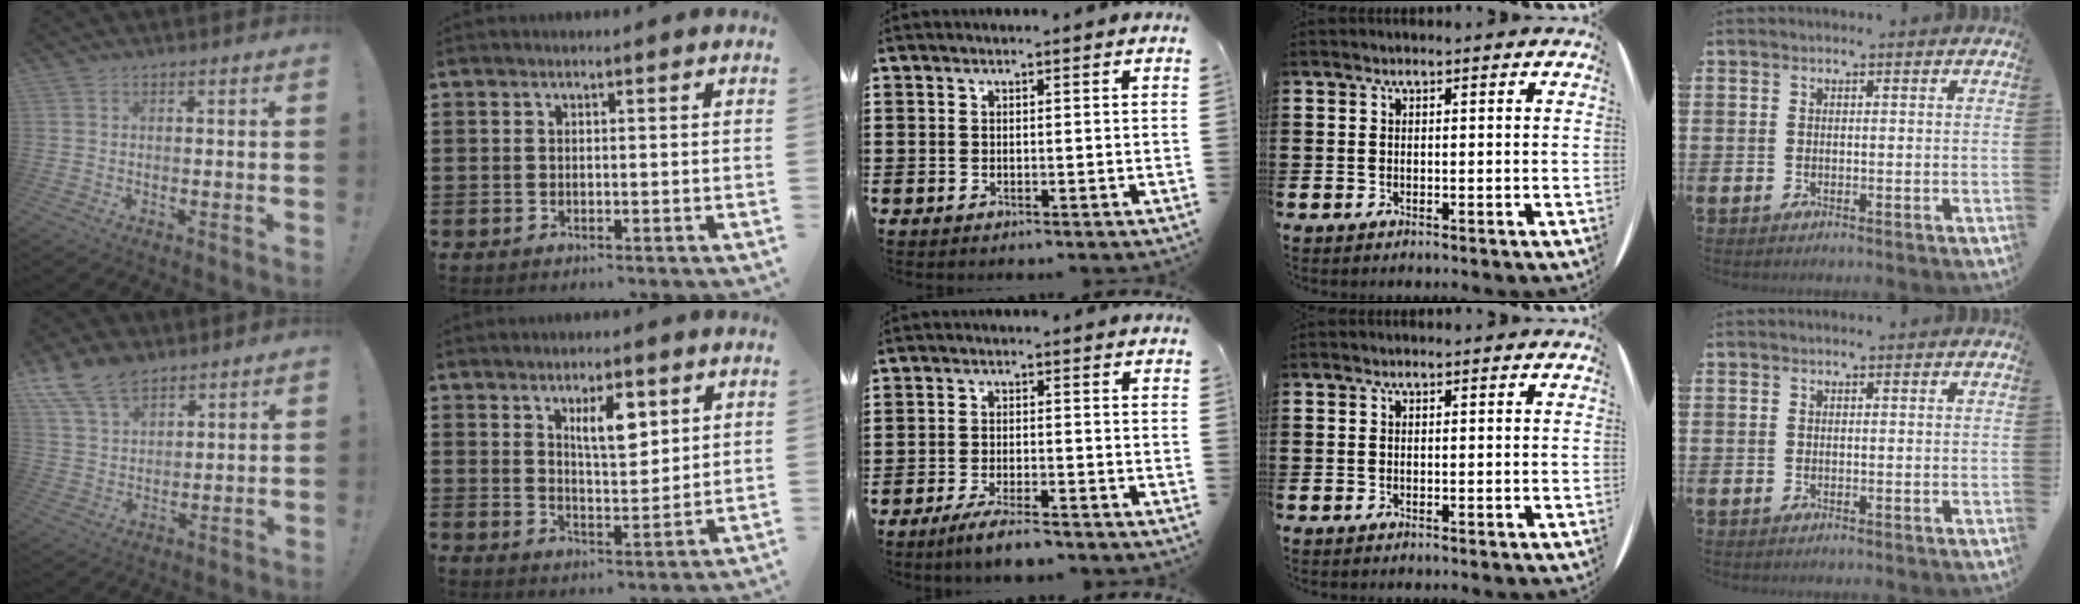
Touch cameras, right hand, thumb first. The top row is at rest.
{"thumb": {"total": 11.4, "force": [8.5, 6.1, 4.6], "torque": [-0.096, -0.043, 0.168]}, "index": {"total": 6.0, "force": [3.0, 2.3, 4.6], "torque": [-0.075, -0.002, 0.046]}, "middle": {"total": 3.9, "force": [-3.3, 0.2, 2.0], "torque": [-0.040, -0.005, -0.063]}}